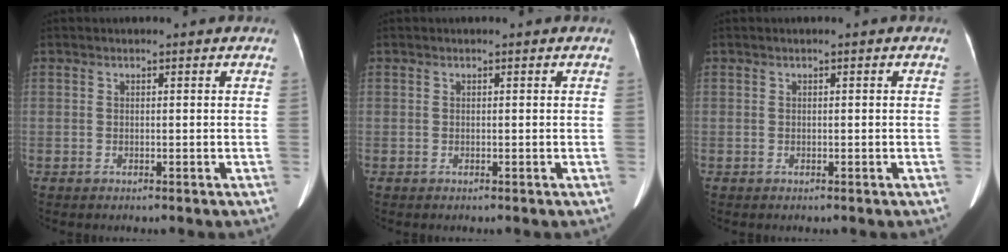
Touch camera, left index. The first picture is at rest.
{"total": 0.0}
{"total": 0.0}